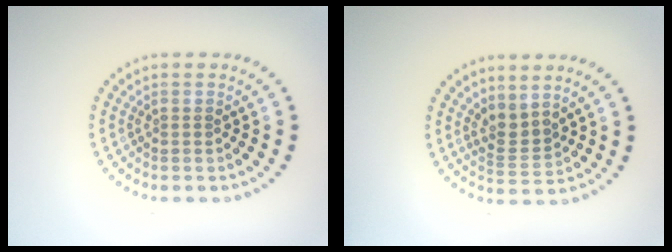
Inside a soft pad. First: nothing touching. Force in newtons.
{"total": 2.2, "press": 1.5, "slide": 1.7}